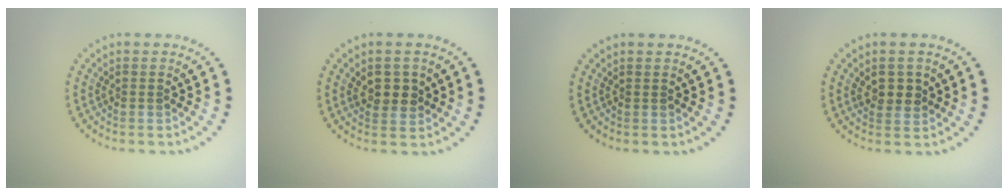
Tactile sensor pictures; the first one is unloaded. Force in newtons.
{"total": 2.0, "press": 1.9, "slide": 0.4}
{"total": 0.0}
{"total": 1.6, "press": 1.5, "slide": 0.4}